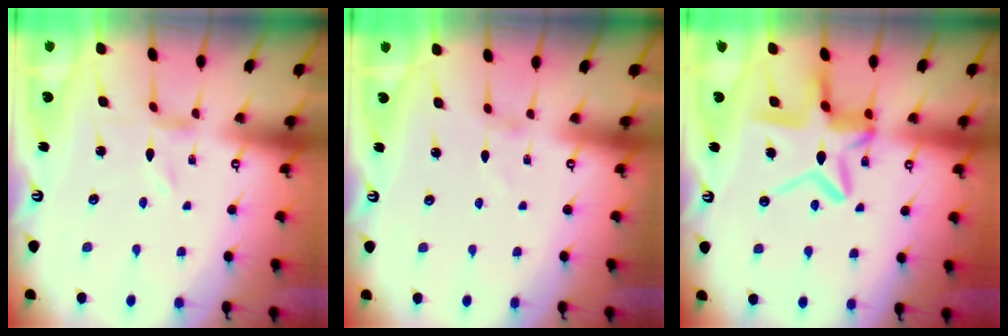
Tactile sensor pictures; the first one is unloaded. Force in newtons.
{"total": 0.8, "press": 0.8, "slide": 0.3}
{"total": 13.3, "press": 13.3, "slide": 1.3}